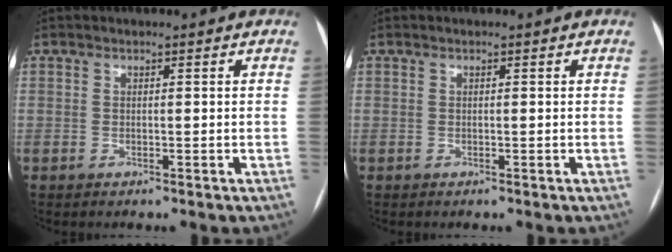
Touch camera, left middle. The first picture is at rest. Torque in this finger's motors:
{"motor_torque": [0.01, 0.01, -0.01, -0.01]}